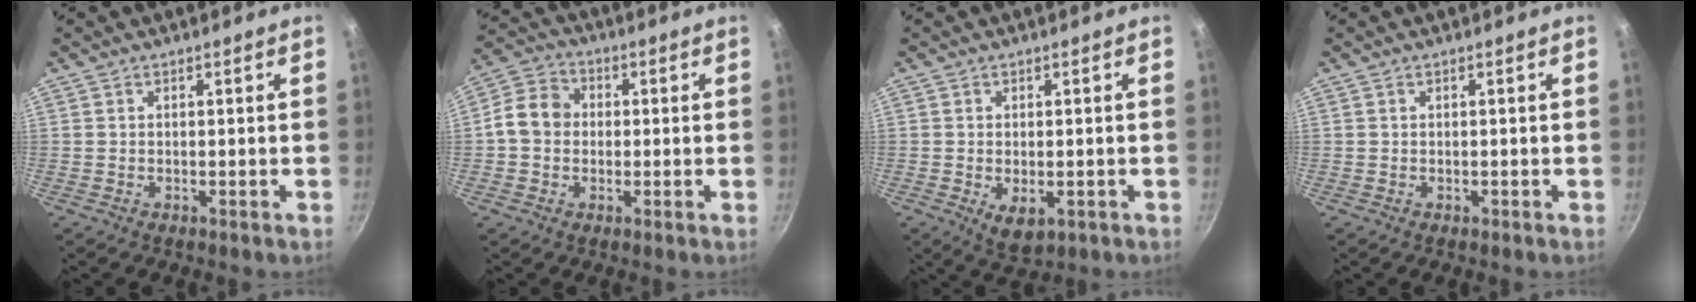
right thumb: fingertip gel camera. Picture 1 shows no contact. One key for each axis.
{"total": 8.1, "fx": -0.1, "fy": 6.9, "fz": 4.4, "tx": -0.053, "ty": 0.018, "tz": -0.023}
{"total": 4.6, "fx": -1.2, "fy": 2.6, "fz": 3.6, "tx": -0.054, "ty": -0.013, "tz": -0.011}
{"total": 0.0}